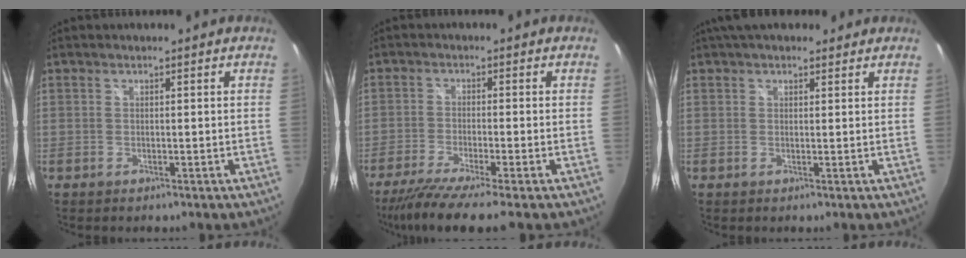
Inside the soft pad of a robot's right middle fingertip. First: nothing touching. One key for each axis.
{"total": 8.0, "fx": -6.5, "fy": -0.9, "fz": 4.6, "tx": -0.105, "ty": -0.032, "tz": -0.114}
{"total": 6.0, "fx": 4.6, "fy": 2.8, "fz": 2.8, "tx": -0.044, "ty": 0.025, "tz": 0.065}